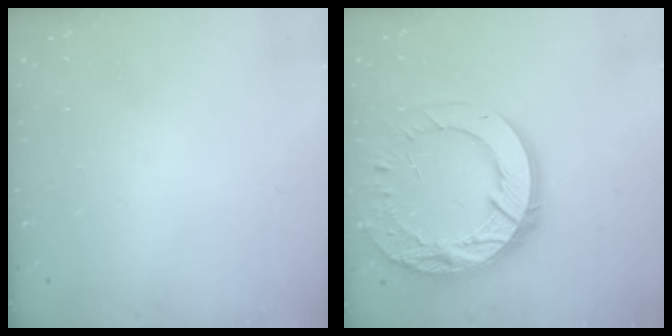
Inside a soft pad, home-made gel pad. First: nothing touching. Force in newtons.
{"total": 20.2, "press": 20.2, "slide": 1.8}